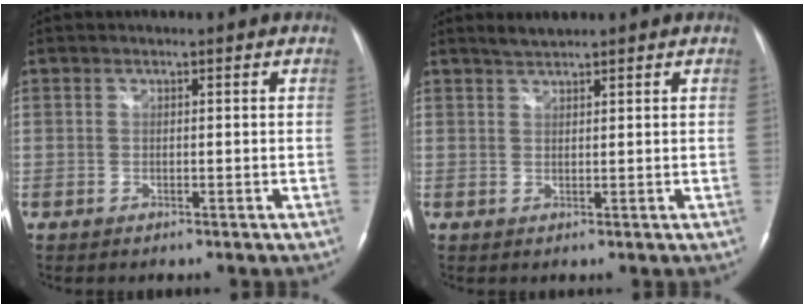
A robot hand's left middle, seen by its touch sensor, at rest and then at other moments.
{"total": 1.9, "force": [1.8, 0.0, 0.6], "torque": [-0.016, 0.003, 0.038]}